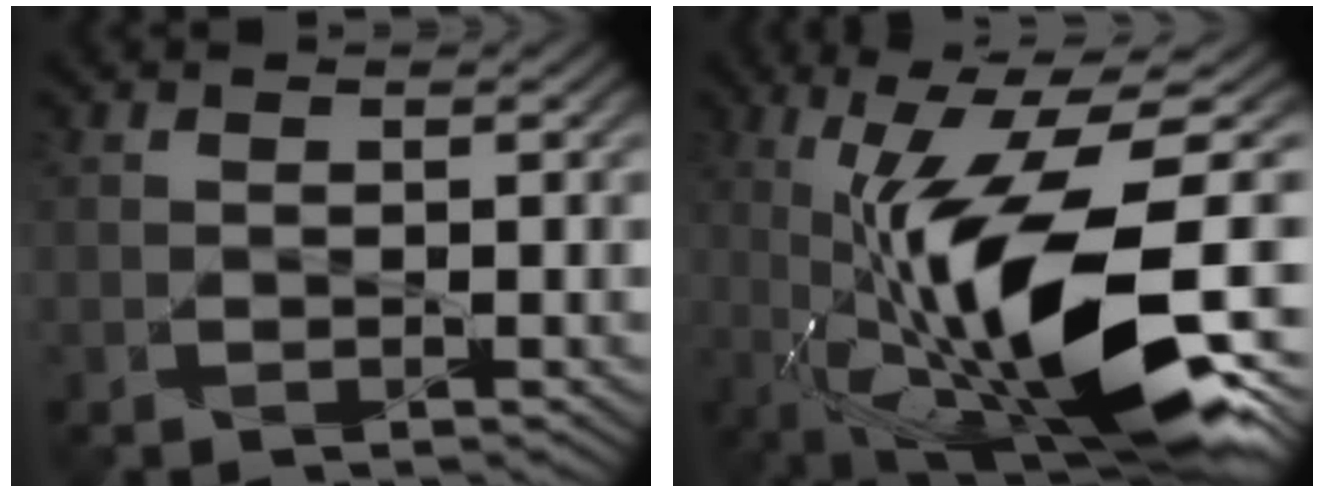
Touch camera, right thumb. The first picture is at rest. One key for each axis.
{"total": 17.0, "fx": -2.5, "fy": 4.8, "fz": 16.1, "tx": -0.281, "ty": 0.005, "tz": -0.040}